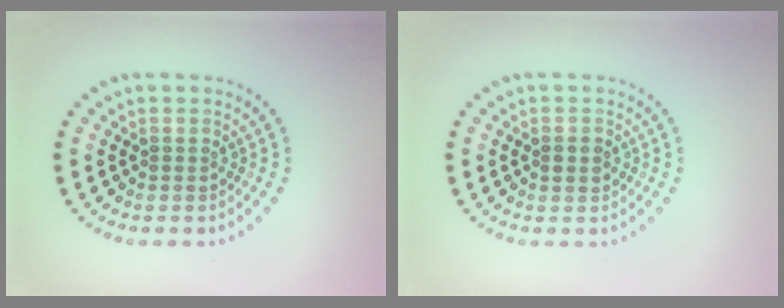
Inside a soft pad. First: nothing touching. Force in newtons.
{"total": 1.2, "press": 1.2, "slide": 0.2}